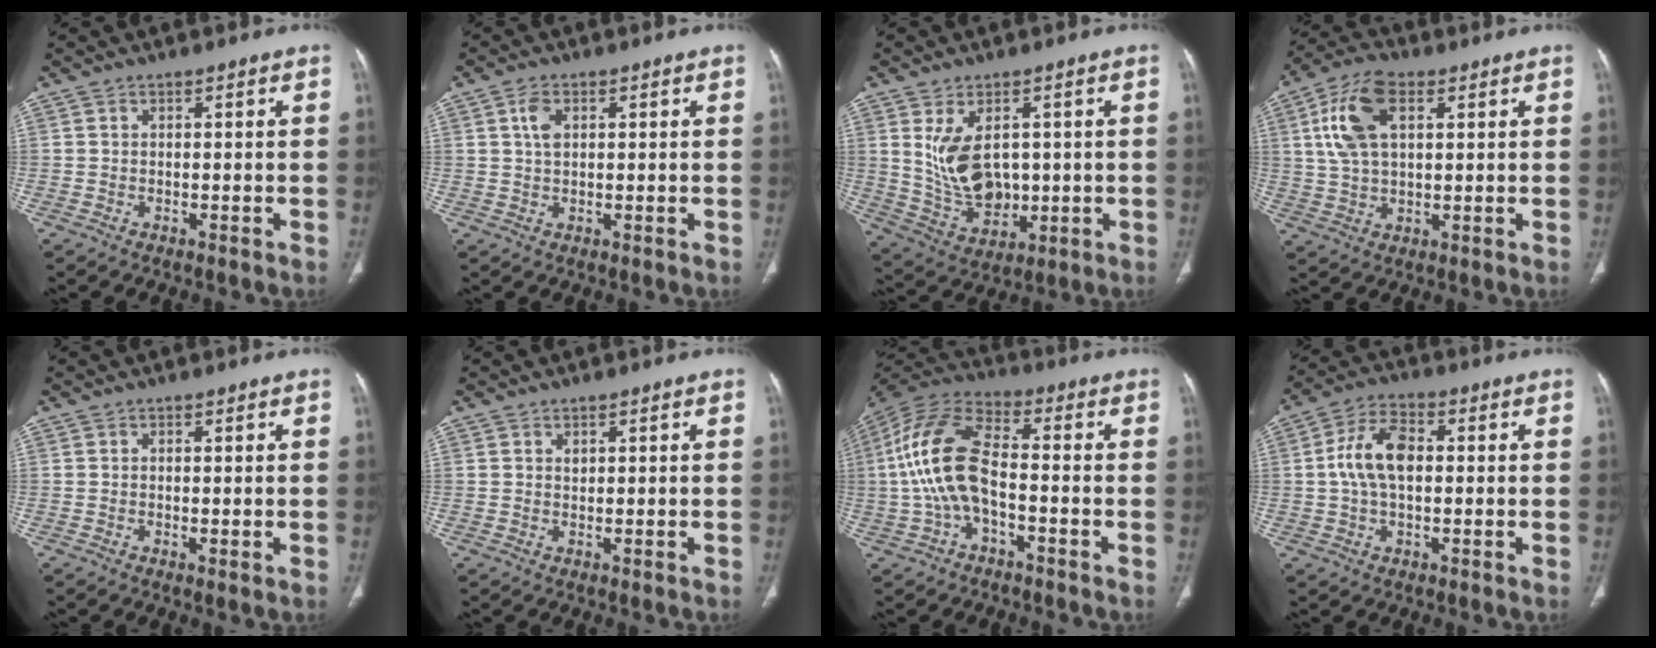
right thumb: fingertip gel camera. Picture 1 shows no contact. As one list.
[{"total": 3.4, "force": [1.1, 2.0, 2.5], "torque": [-0.047, 0.003, 0.024]}, {"total": 11.1, "force": [2.0, 7.2, 8.2], "torque": [-0.130, -0.017, 0.062]}, {"total": 12.2, "force": [3.9, 6.6, 9.5], "torque": [-0.191, 0.009, 0.076]}, {"total": 0.8, "force": [-0.1, 0.1, 0.8], "torque": [-0.014, -0.004, -0.001]}, {"total": 0.7, "force": [0.4, 0.5, 0.3], "torque": [-0.002, -0.002, 0.008]}, {"total": 14.5, "force": [-2.0, 7.3, 12.4], "torque": [-0.262, 0.038, -0.042]}, {"total": 9.3, "force": [0.6, 5.4, 7.6], "torque": [-0.147, 0.019, 0.006]}]